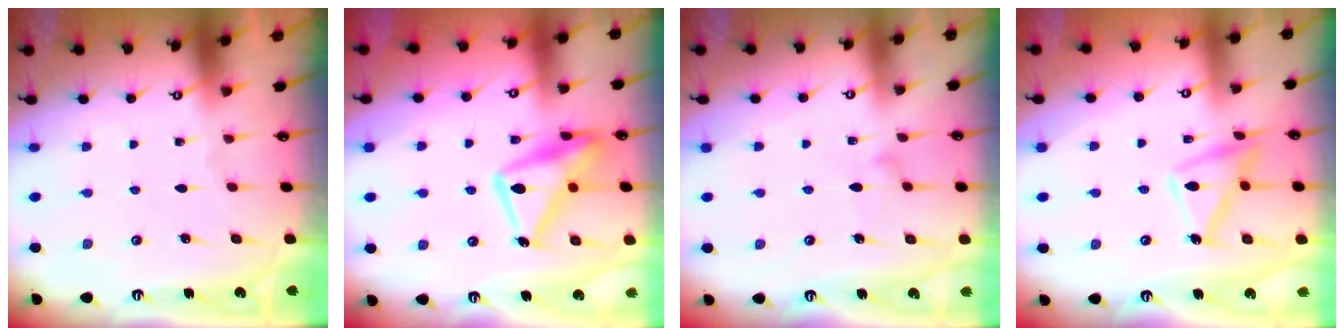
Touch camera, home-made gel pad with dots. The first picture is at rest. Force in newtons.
{"total": 16.5, "press": 16.5, "slide": 1.6}
{"total": 9.3, "press": 9.3, "slide": 0.4}
{"total": 13.7, "press": 13.6, "slide": 1.1}